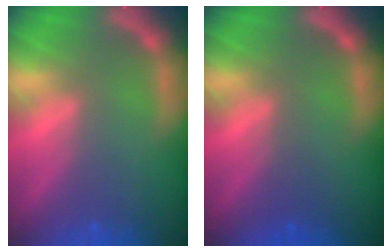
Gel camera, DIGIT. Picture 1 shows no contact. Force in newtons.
{"total": 1.0}